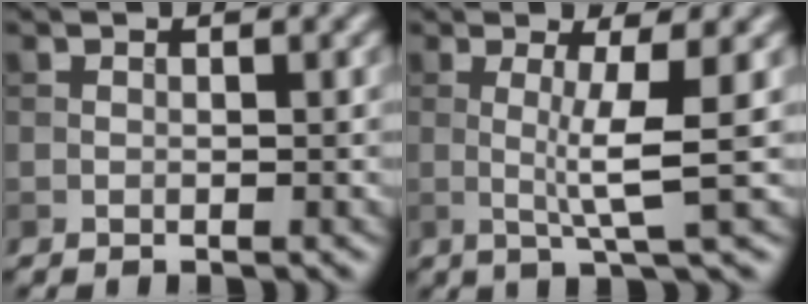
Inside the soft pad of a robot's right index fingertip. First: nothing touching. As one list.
[{"total": 4.2, "force": [0.2, 0.4, 4.2], "torque": [-0.076, -0.005, 0.004]}]